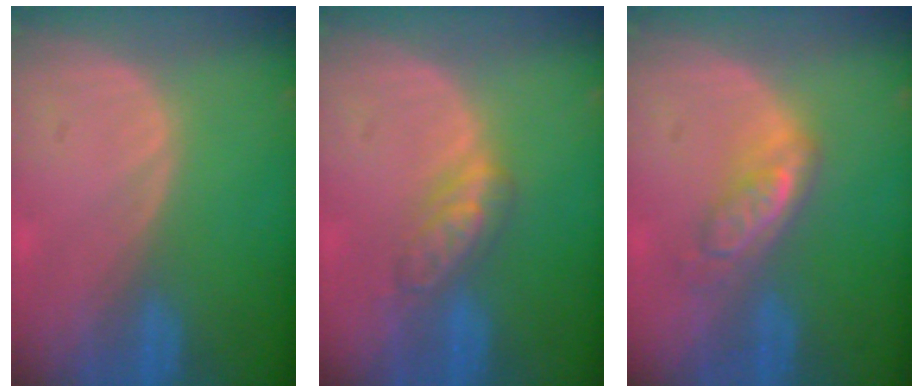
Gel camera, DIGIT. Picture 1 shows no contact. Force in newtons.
{"total": 4.6, "press": 4.5, "slide": 1.0}
{"total": 5.2, "press": 4.6, "slide": 2.4}